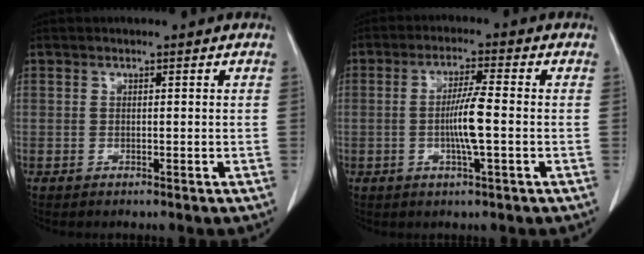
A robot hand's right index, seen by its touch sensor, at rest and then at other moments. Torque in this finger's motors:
{"motor_torque": [1.13, 0.21, 0.56, 0.06]}